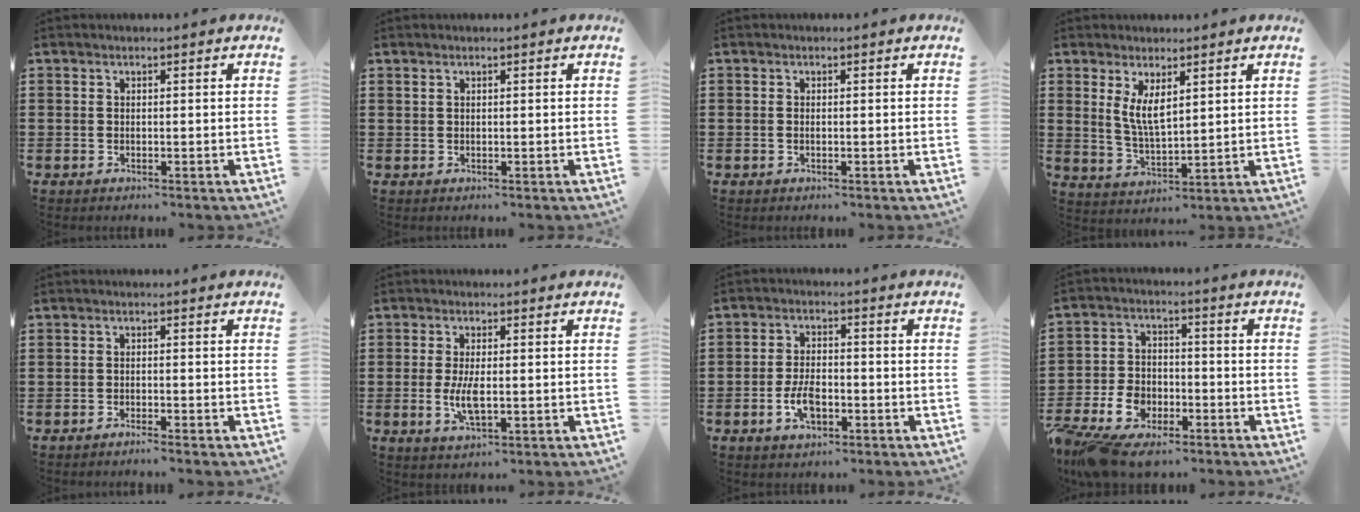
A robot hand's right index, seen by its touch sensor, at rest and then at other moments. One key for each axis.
{"total": 0.7, "fx": 0.6, "fy": 0.3, "fz": 0.2, "tx": -0.006, "ty": 0.001, "tz": 0.012}
{"total": 0.0}
{"total": 4.9, "fx": 2.1, "fy": 1.7, "fz": 4.0, "tx": -0.085, "ty": -0.001, "tz": 0.039}
{"total": 1.3, "fx": -1.2, "fy": -0.3, "fz": 0.4, "tx": -0.008, "ty": -0.003, "tz": -0.022}
{"total": 4.9, "fx": -0.7, "fy": 1.8, "fz": 4.5, "tx": -0.099, "ty": -0.006, "tz": -0.017}
{"total": 5.0, "fx": -1.8, "fy": 2.6, "fz": 3.9, "tx": -0.087, "ty": 0.001, "tz": -0.038}
{"total": 7.3, "fx": -4.8, "fy": 4.4, "fz": 3.4, "tx": -0.100, "ty": 0.007, "tz": -0.099}